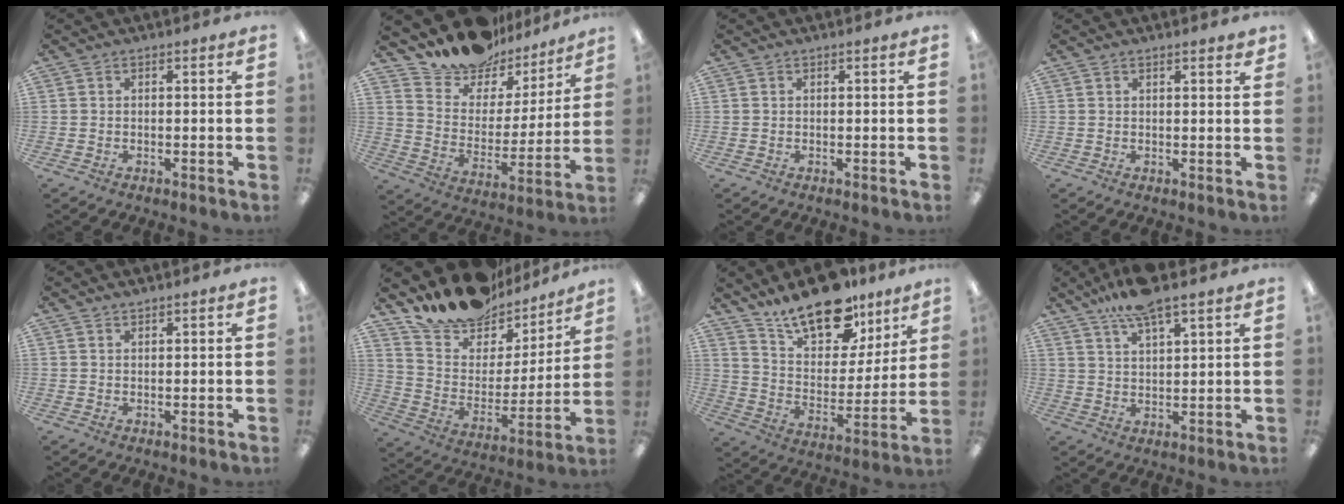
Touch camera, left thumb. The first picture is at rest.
{"total": 14.4, "force": [13.2, 5.8, 0.8], "torque": [-0.041, -0.124, 0.237]}
{"total": 0.0}
{"total": 1.5, "force": [1.2, 0.3, 0.8], "torque": [-0.009, -0.003, 0.020]}
{"total": 1.0, "force": [1.0, 0.0, 0.0], "torque": [-0.001, -0.002, 0.019]}
{"total": 16.7, "force": [15.1, 6.6, 3.1], "torque": [-0.068, -0.125, 0.265]}
{"total": 20.0, "force": [14.8, 9.5, 9.5], "torque": [-0.153, -0.096, 0.260]}
{"total": 8.9, "force": [7.0, 2.0, 5.1], "torque": [-0.108, -0.025, 0.127]}